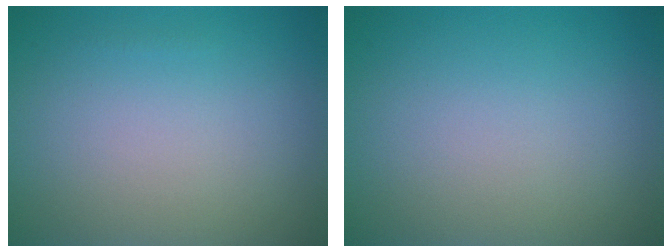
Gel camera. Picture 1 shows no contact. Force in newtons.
{"total": 0.0}